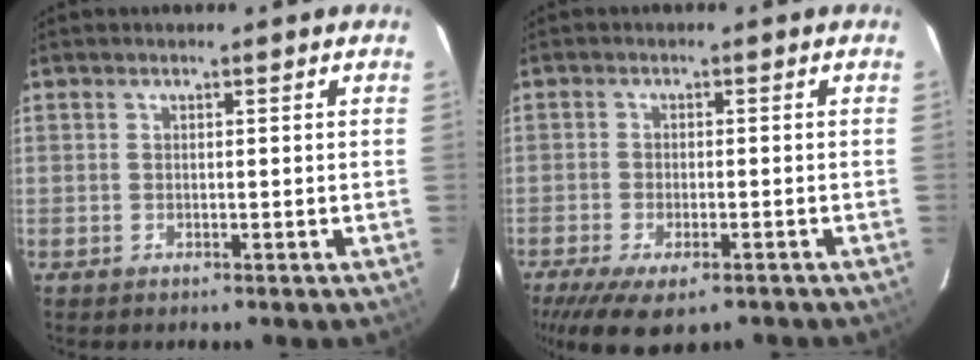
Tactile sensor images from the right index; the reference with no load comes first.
{"total": 10.3, "force": [-7.2, 3.9, 6.2], "torque": [-0.139, -0.033, -0.118]}